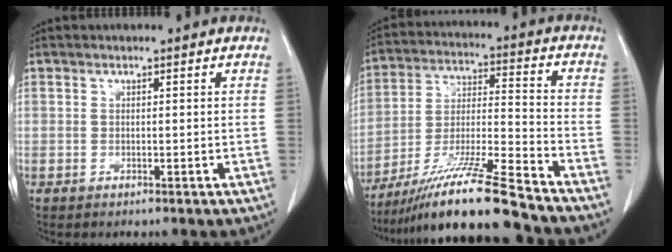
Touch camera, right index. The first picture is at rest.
{"total": 16.9, "force": [-13.8, -0.9, 9.7], "torque": [-0.193, -0.021, -0.248]}